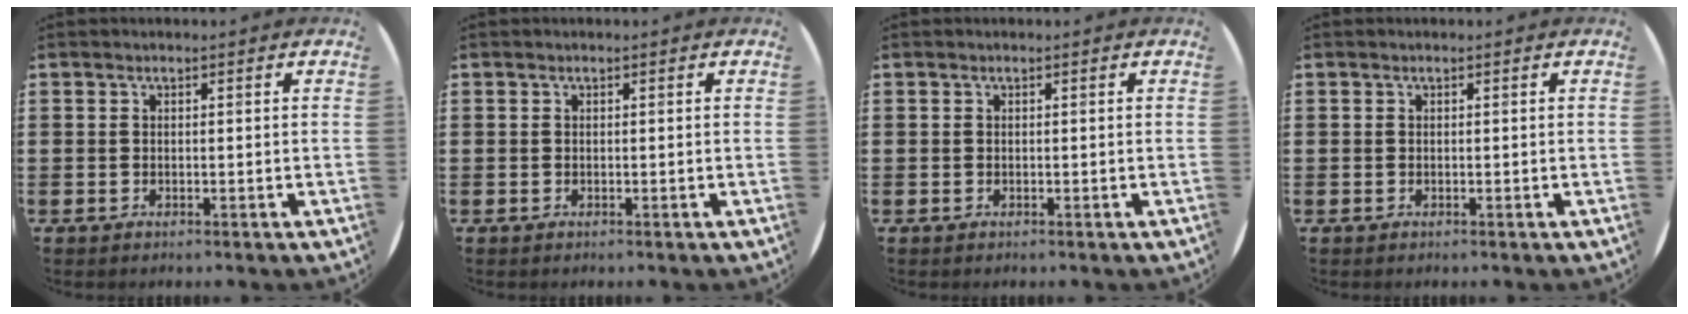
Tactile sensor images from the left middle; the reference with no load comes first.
{"total": 0.0}
{"total": 0.0}
{"total": 0.0}